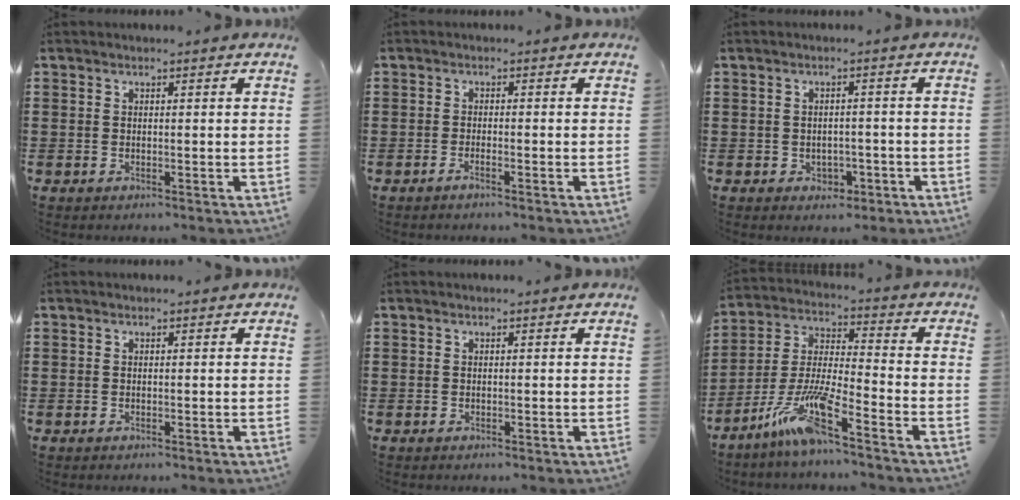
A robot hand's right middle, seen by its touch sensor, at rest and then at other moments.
{"total": 1.0, "force": [-0.8, -0.1, 0.7], "torque": [-0.012, -0.003, -0.014]}
{"total": 1.7, "force": [-0.9, 1.4, 0.6], "torque": [-0.018, 0.001, -0.020]}
{"total": 0.0}
{"total": 0.0}
{"total": 10.3, "force": [-7.4, 0.5, 7.2], "torque": [-0.173, -0.018, -0.152]}